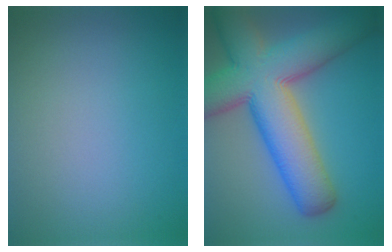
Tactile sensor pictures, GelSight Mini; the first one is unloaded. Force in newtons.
{"total": 12.8, "press": 12.7, "slide": 0.6}